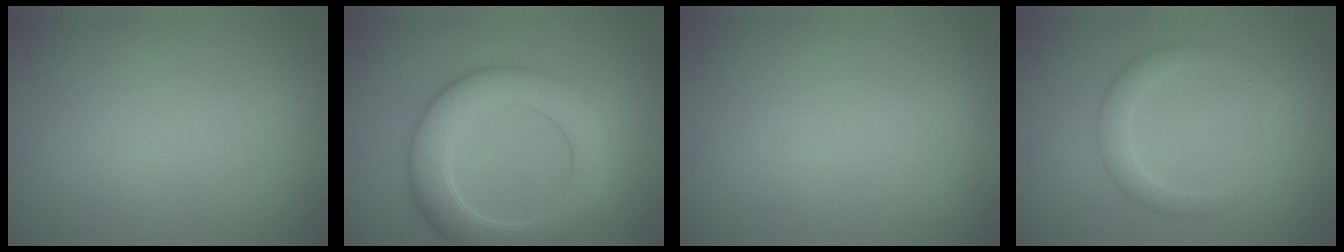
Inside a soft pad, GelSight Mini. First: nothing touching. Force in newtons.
{"total": 6.2, "press": 6.2, "slide": 0.3}
{"total": 0.0}
{"total": 2.1, "press": 2.1, "slide": 0.2}